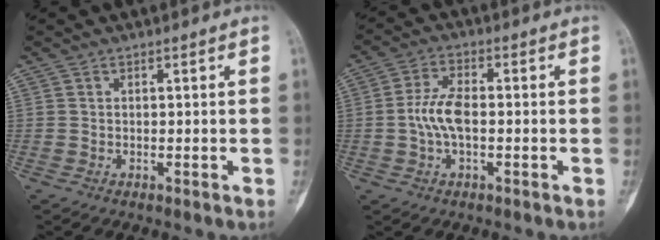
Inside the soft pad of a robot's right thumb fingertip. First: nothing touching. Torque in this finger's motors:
{"motor_torque": [0.01, 0.01, 0.44, -0.39, 0.03]}